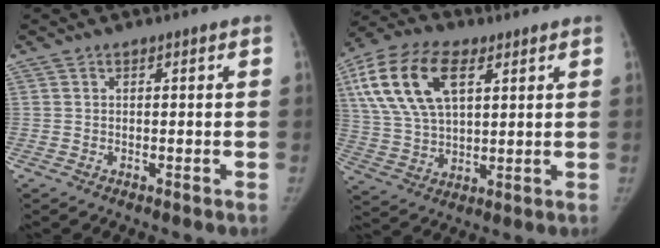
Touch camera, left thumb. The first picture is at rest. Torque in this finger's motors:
{"motor_torque": [-0.20, 1.01, 1.50, -1.27, 0.39]}